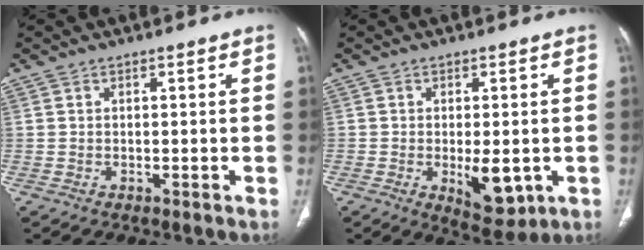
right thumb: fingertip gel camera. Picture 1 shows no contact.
{"total": 7.5, "force": [-1.7, 3.5, 6.4], "torque": [-0.076, -0.014, -0.013]}